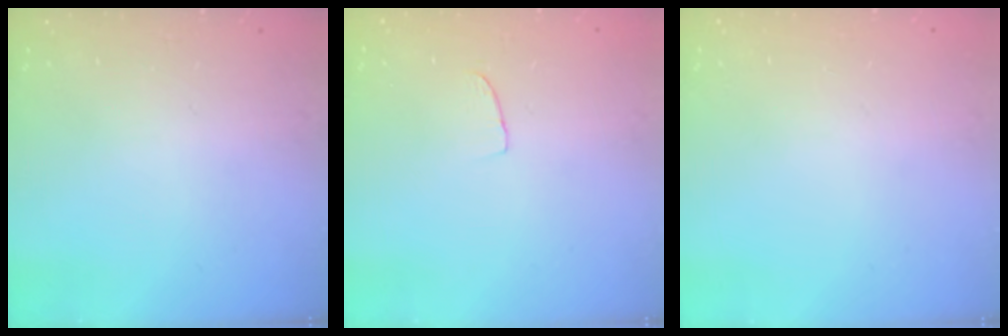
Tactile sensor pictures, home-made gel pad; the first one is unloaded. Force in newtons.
{"total": 2.5, "press": 2.5, "slide": 0.1}
{"total": 0.0}